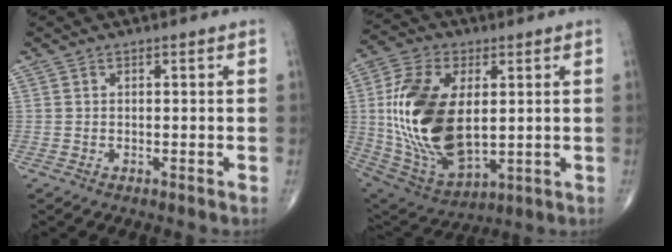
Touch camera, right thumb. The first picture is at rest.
{"total": 22.7, "force": [1.8, 12.7, 18.7], "torque": [-0.364, -0.015, 0.044]}